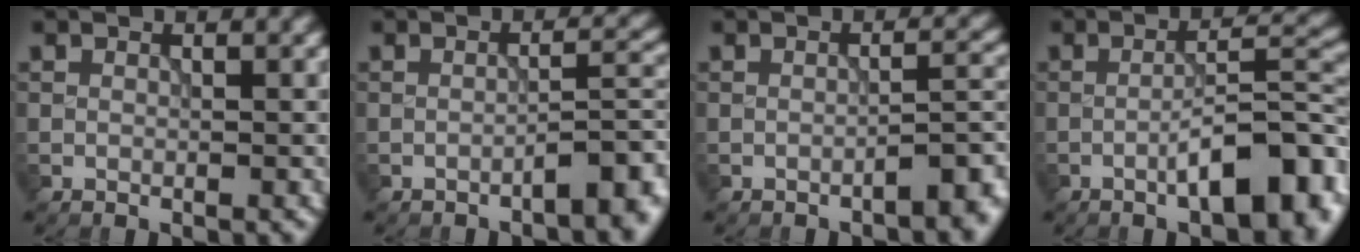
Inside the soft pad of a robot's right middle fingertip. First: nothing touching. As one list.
[{"total": 4.5, "force": [-2.6, 1.1, 3.5], "torque": [-0.042, 0.014, -0.041]}, {"total": 3.9, "force": [-2.3, 1.1, 2.9], "torque": [-0.034, 0.011, -0.037]}, {"total": 8.5, "force": [-3.4, 2.5, 7.3], "torque": [-0.107, 0.011, -0.052]}]